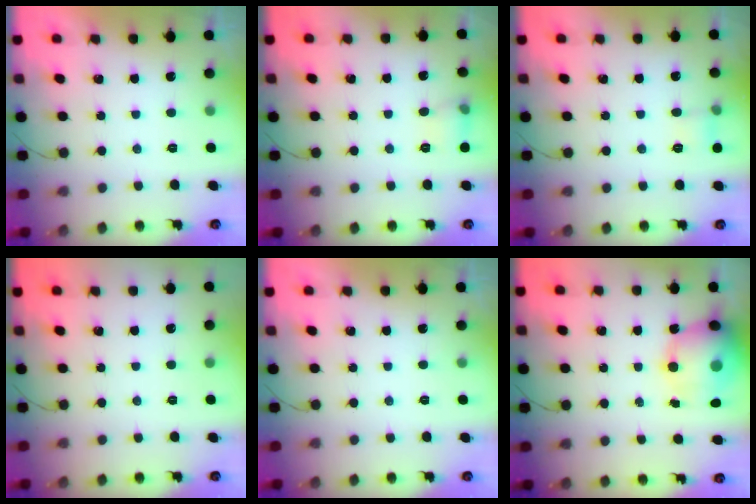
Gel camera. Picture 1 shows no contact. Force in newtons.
{"total": 7.5, "press": 7.3, "slide": 1.8}
{"total": 5.0, "press": 4.8, "slide": 1.3}
{"total": 0.0}
{"total": 0.0}
{"total": 14.9, "press": 14.5, "slide": 3.3}